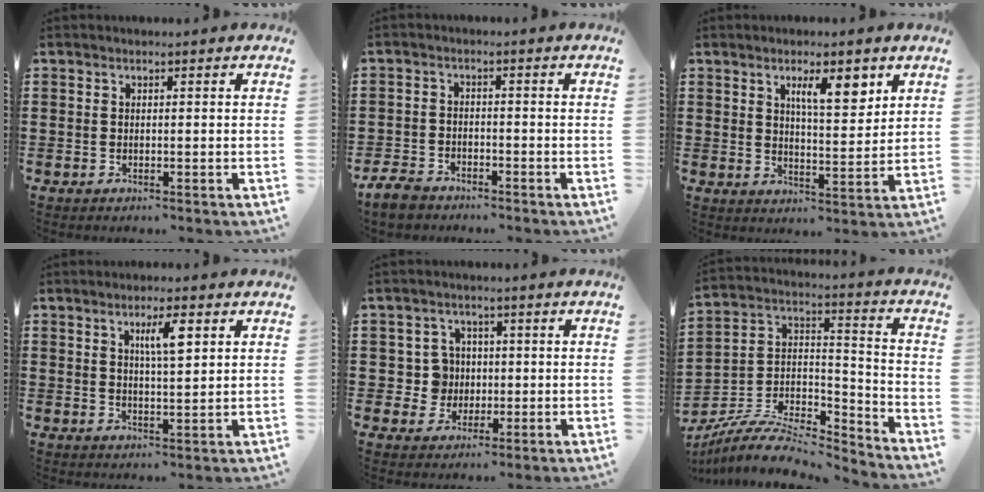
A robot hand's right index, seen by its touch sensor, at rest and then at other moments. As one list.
[{"total": 3.3, "force": [-3.1, 1.0, 0.7], "torque": [-0.030, 0.002, -0.068]}, {"total": 6.6, "force": [3.5, 2.0, 5.2], "torque": [-0.078, -0.006, 0.051]}, {"total": 4.7, "force": [2.0, 1.0, 4.1], "torque": [-0.070, 0.003, 0.027]}, {"total": 5.0, "force": [0.1, 4.7, 1.6], "torque": [-0.052, 0.015, 0.000]}, {"total": 7.8, "force": [-6.4, 3.0, 3.4], "torque": [-0.074, 0.004, -0.127]}]